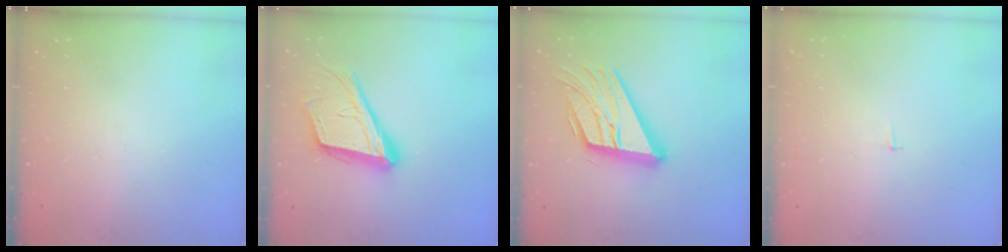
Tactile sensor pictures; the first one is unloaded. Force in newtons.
{"total": 18.5, "press": 18.2, "slide": 3.5}
{"total": 21.7, "press": 21.6, "slide": 1.9}
{"total": 2.1, "press": 2.1, "slide": 0.2}